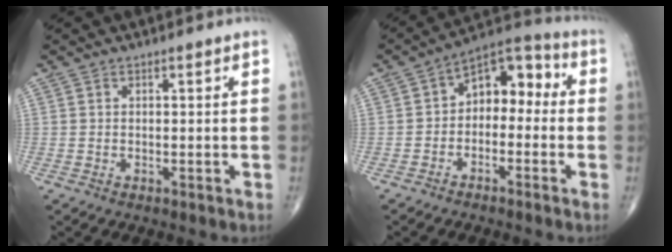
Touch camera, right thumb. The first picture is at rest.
{"total": 9.6, "force": [-0.7, 6.4, 7.1], "torque": [-0.067, 0.048, -0.032]}